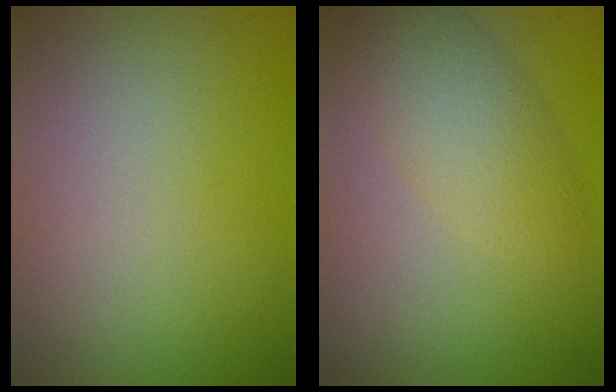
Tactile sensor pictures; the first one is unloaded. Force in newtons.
{"total": 3.5, "press": 3.5, "slide": 0.2}